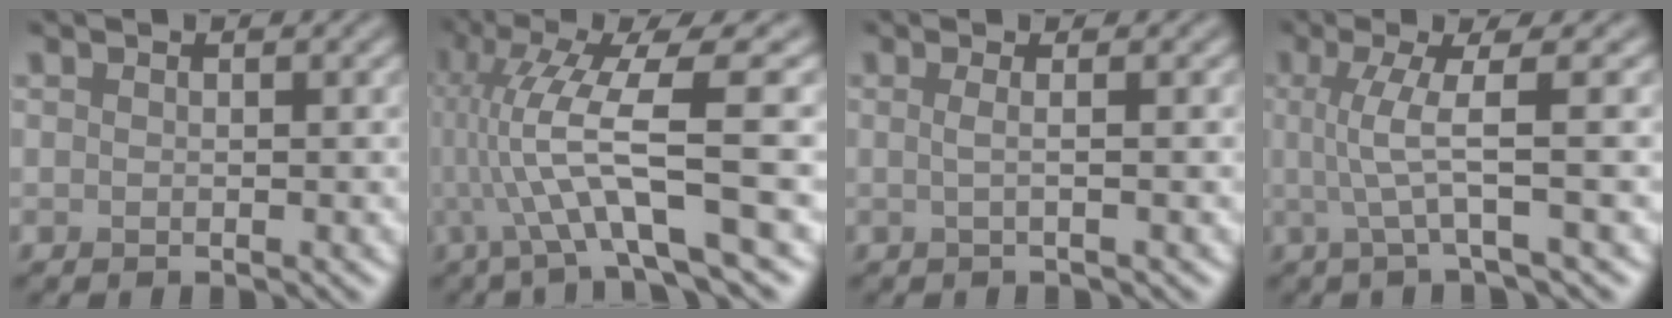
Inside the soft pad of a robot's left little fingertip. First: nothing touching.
{"total": 9.6, "force": [-0.6, 1.8, 9.4], "torque": [-0.166, 0.005, -0.011]}
{"total": 1.9, "force": [0.0, 0.8, 1.7], "torque": [-0.019, -0.001, -0.030]}
{"total": 4.2, "force": [-0.2, 0.6, 4.2], "torque": [-0.076, 0.004, -0.004]}